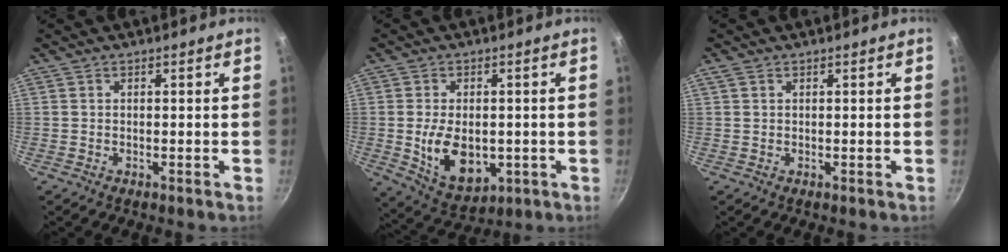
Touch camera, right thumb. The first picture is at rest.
{"total": 11.2, "force": [-1.2, 7.2, 8.5], "torque": [-0.127, -0.007, 0.002]}
{"total": 0.9, "force": [0.5, 0.5, 0.6], "torque": [-0.013, 0.003, 0.011]}